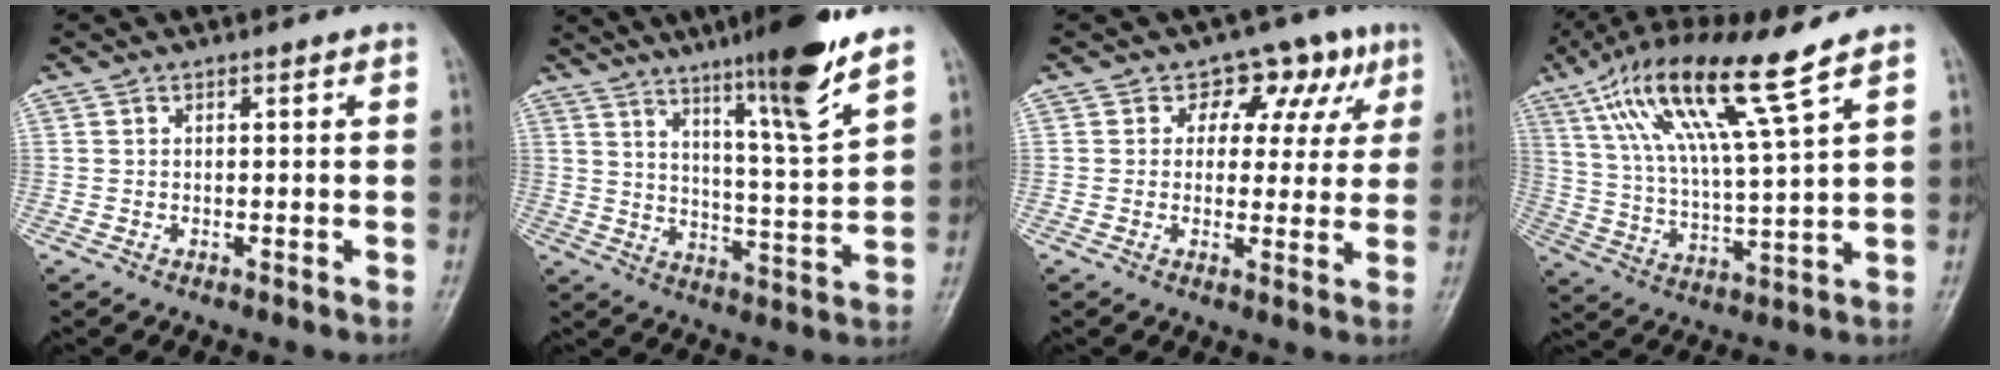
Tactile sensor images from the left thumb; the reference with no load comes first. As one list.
[{"total": 15.2, "force": [10.0, 0.5, 11.5], "torque": [-0.173, -0.060, 0.159]}, {"total": 8.8, "force": [3.9, 6.5, 4.5], "torque": [0.000, -0.003, 0.044]}, {"total": 16.3, "force": [9.6, 1.3, 13.1], "torque": [-0.252, -0.028, 0.184]}]